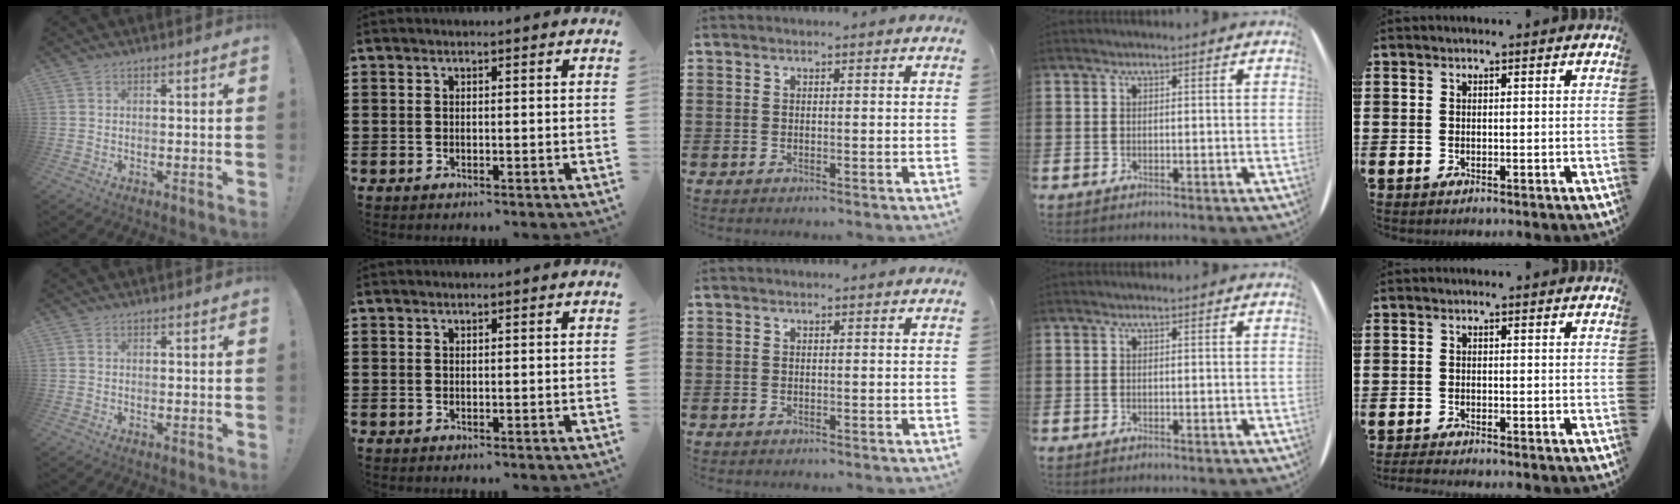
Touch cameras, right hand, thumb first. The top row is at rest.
{"little": {"total": 0.9, "force": [-0.8, 0.0, 0.2], "torque": [-0.005, -0.001, -0.017]}}